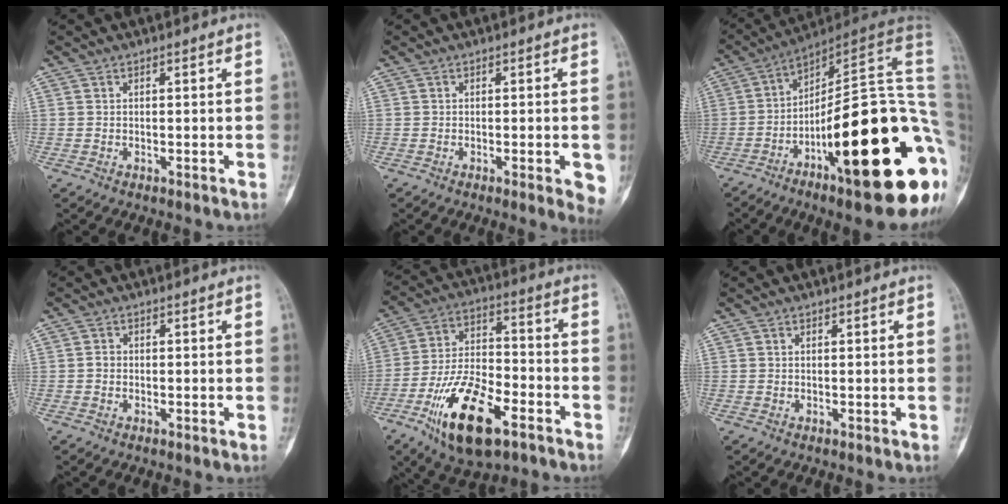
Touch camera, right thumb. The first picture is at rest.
{"total": 5.5, "force": [-1.5, 1.4, 5.1], "torque": [-0.053, -0.008, -0.015]}
{"total": 31.4, "force": [-8.2, 7.8, 29.2], "torque": [-0.325, 0.051, -0.117]}
{"total": 1.2, "force": [-0.2, 1.0, 0.6], "torque": [-0.005, 0.004, -0.006]}
{"total": 18.3, "force": [-9.2, 8.1, 13.5], "torque": [-0.238, 0.050, -0.157]}
{"total": 0.0}